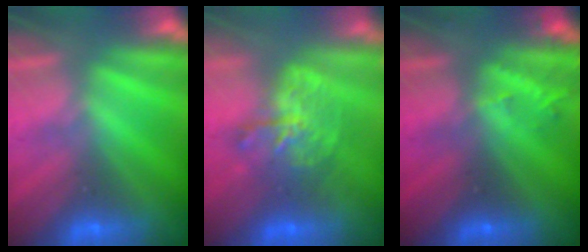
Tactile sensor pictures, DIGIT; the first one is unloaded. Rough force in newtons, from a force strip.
{"total": 10.0}
{"total": 2.7}